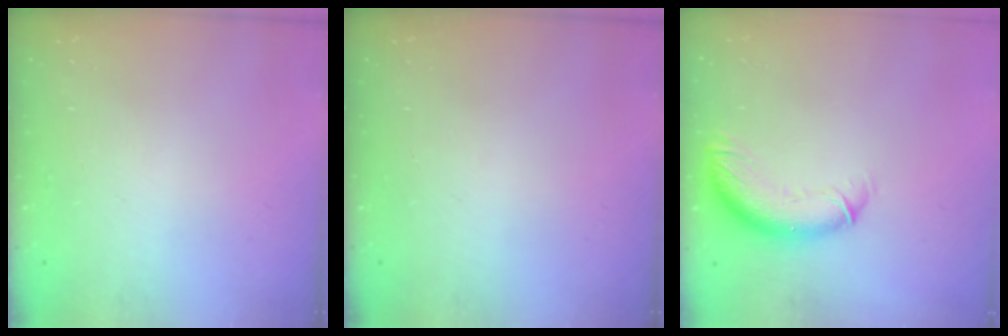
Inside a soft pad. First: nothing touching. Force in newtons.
{"total": 0.0}
{"total": 11.5, "press": 11.2, "slide": 2.6}